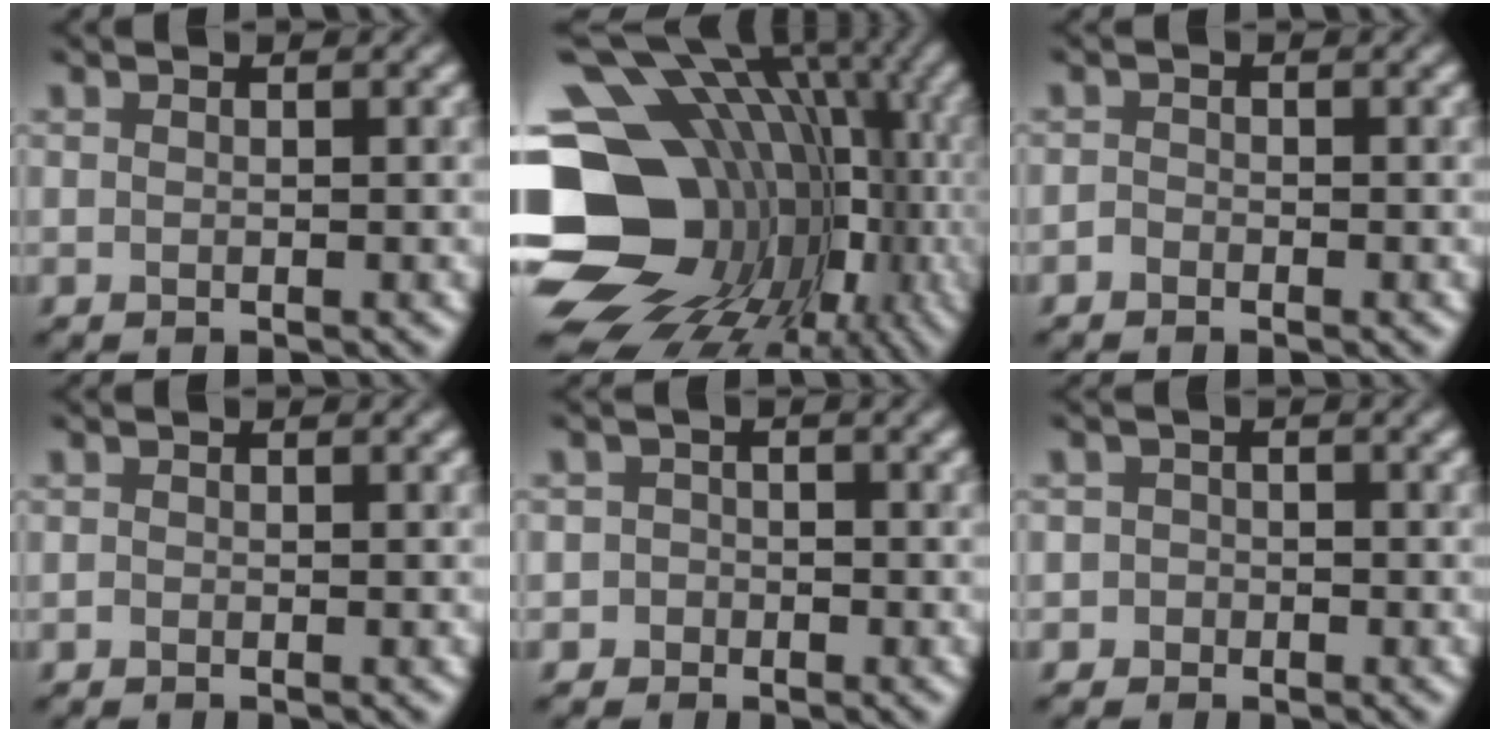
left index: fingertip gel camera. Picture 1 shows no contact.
{"total": 21.0, "force": [-2.8, 16.7, 12.4], "torque": [-0.199, 0.011, -0.043]}
{"total": 0.7, "force": [-0.7, 0.1, 0.0], "torque": [0.001, 0.001, -0.014]}
{"total": 0.0}
{"total": 1.7, "force": [-0.8, 1.5, -0.1], "torque": [0.031, 0.009, -0.026]}
{"total": 1.4, "force": [-0.5, 1.2, -0.1], "torque": [0.026, 0.005, -0.020]}